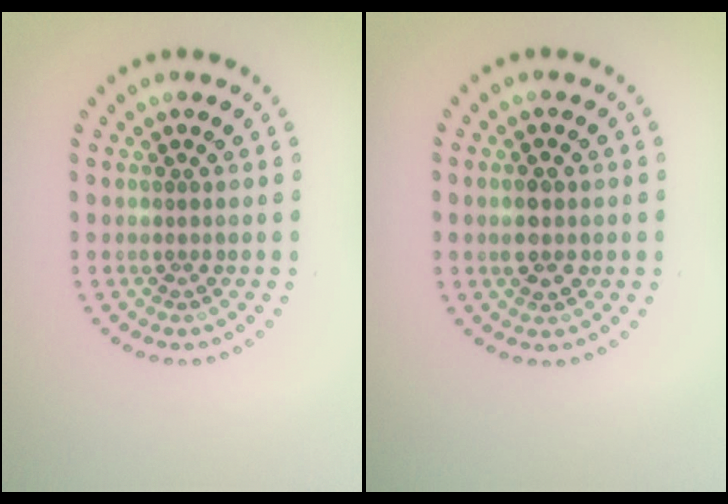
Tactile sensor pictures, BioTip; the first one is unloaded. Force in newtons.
{"total": 2.8, "press": 2.8, "slide": 0.3}